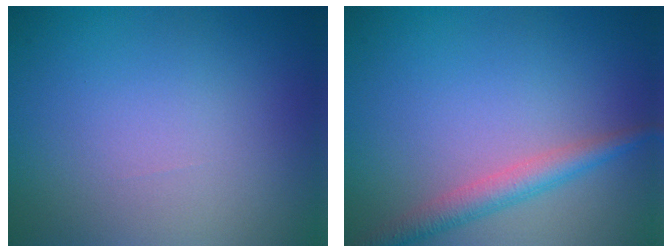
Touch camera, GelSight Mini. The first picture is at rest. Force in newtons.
{"total": 2.9, "press": 2.9, "slide": 0.2}